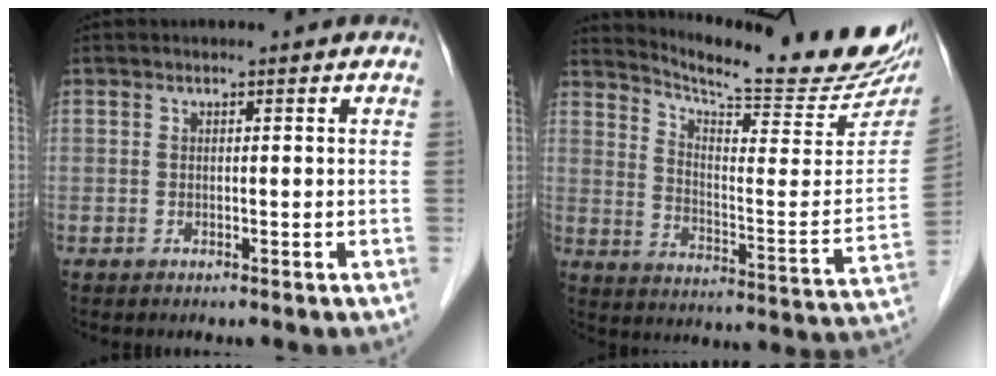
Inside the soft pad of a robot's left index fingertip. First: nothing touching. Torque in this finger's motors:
{"motor_torque": [-1.02, -1.12, 0.08, 0.02]}